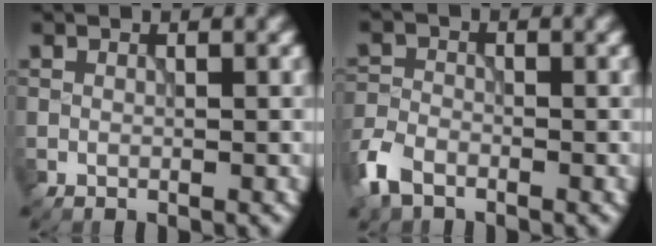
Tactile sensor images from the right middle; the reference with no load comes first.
{"total": 3.6, "force": [-2.5, 1.9, 1.7], "torque": [-0.041, -0.006, -0.065]}